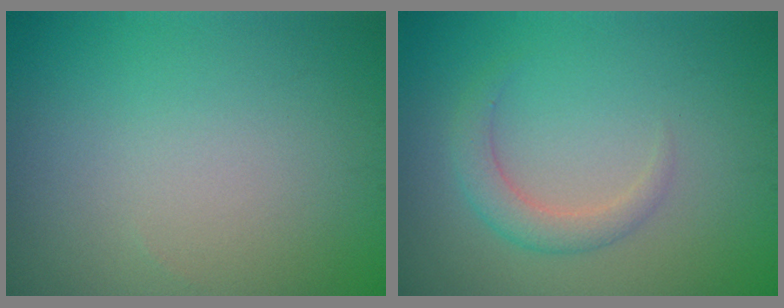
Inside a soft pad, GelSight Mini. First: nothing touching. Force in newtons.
{"total": 2.2, "press": 2.2, "slide": 0.2}